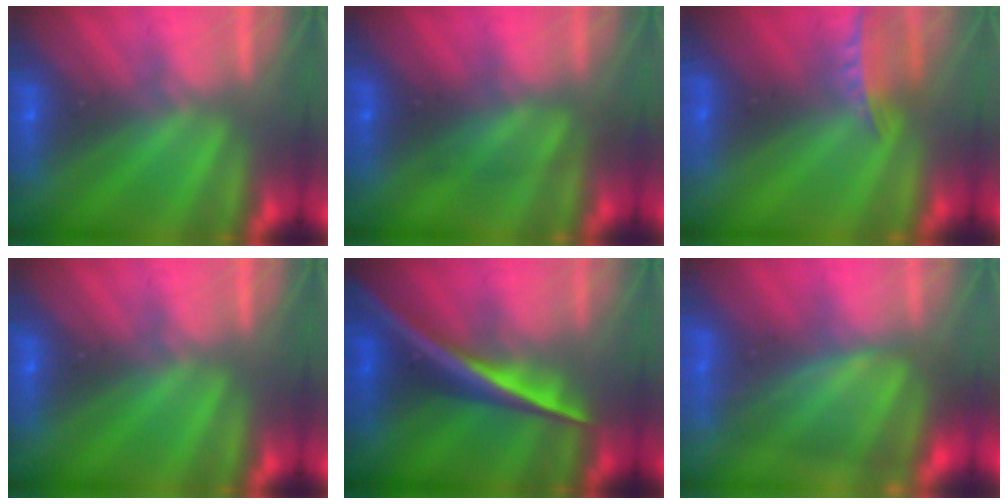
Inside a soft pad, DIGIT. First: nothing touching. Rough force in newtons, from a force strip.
{"total": 2.4}
{"total": 7.1}
{"total": 0.0}
{"total": 2.6}
{"total": 4.9}